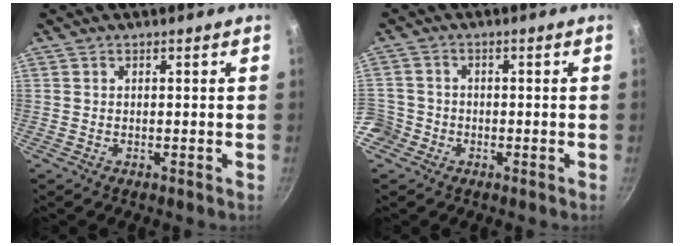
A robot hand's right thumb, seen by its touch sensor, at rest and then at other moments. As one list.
[{"total": 5.6, "force": [-2.5, 4.9, 1.1], "torque": [-0.015, 0.032, -0.045]}]